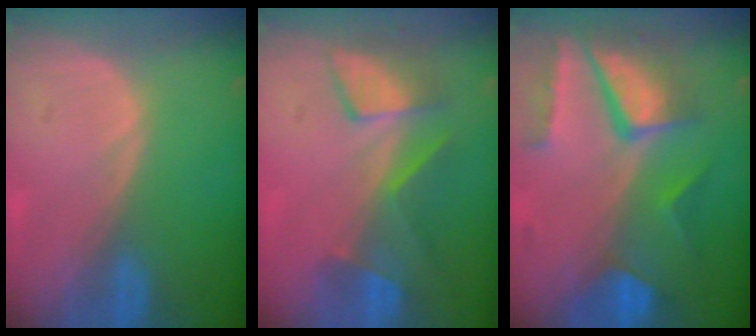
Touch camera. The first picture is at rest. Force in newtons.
{"total": 7.5, "press": 6.9, "slide": 3.0}
{"total": 10.3, "press": 8.8, "slide": 5.4}